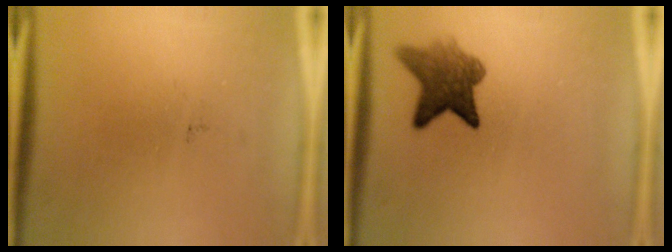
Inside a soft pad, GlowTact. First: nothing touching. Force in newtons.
{"total": 6.8}